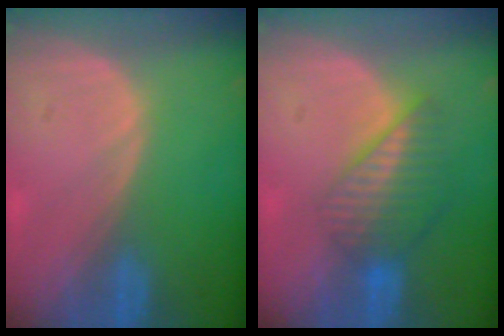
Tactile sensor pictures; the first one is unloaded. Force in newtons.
{"total": 6.8, "press": 6.0, "slide": 3.2}